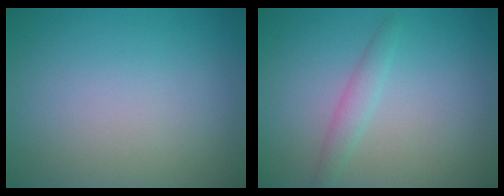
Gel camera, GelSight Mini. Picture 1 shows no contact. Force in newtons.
{"total": 1.5, "press": 1.5, "slide": 0.1}